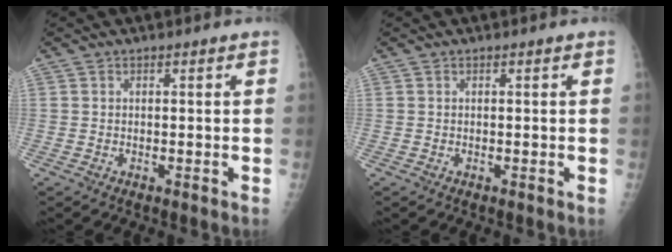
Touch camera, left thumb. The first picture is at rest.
{"total": 0.0}